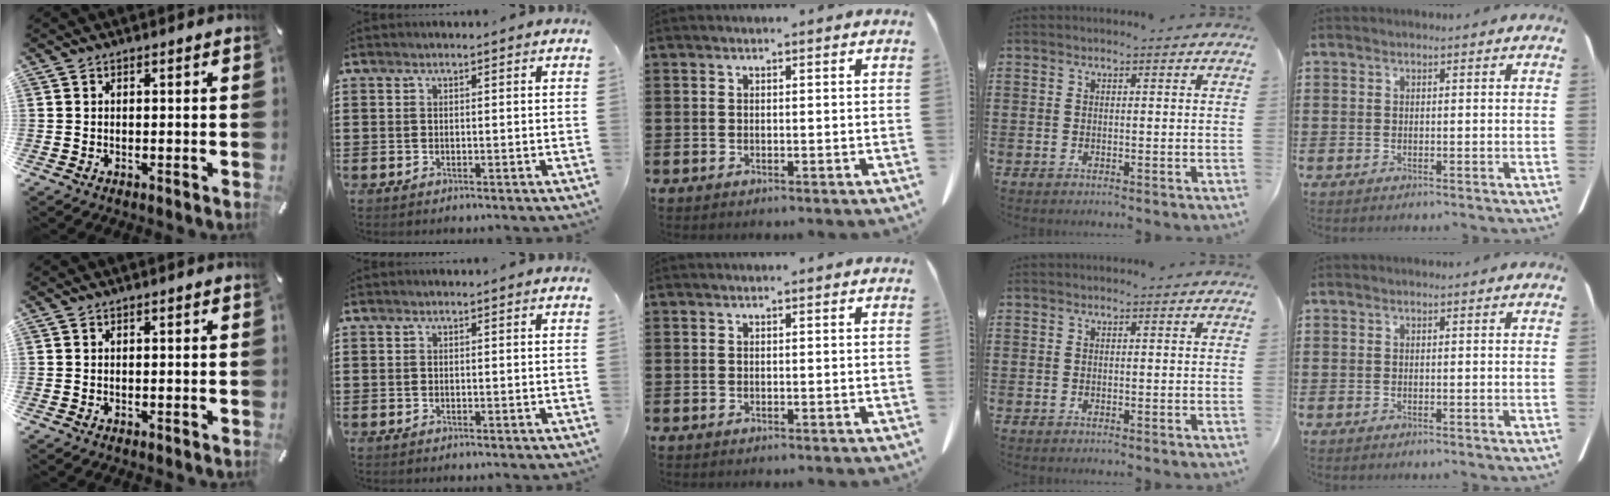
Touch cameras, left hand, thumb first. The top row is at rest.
{}